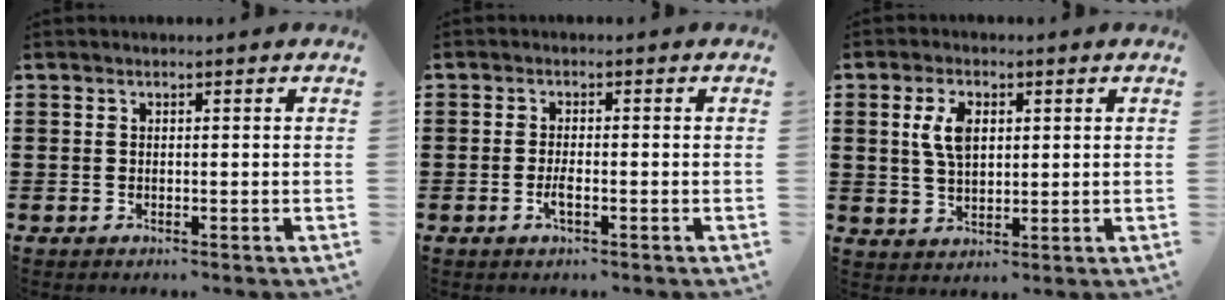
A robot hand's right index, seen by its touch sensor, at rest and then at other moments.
{"total": 2.1, "force": [-0.9, 0.4, 1.8], "torque": [-0.040, -0.003, -0.018]}
{"total": 5.4, "force": [1.4, 3.0, 4.3], "torque": [-0.100, 0.009, 0.020]}